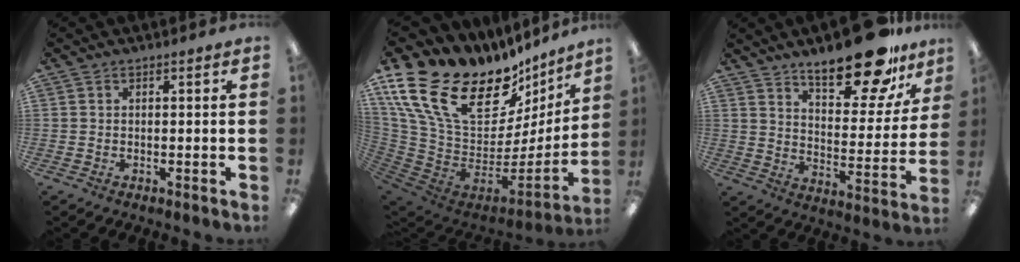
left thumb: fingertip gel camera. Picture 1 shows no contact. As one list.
[{"total": 25.9, "force": [16.0, 13.1, 15.6], "torque": [-0.268, -0.121, 0.321]}, {"total": 18.4, "force": [14.2, 6.0, 10.2], "torque": [-0.144, -0.094, 0.234]}]